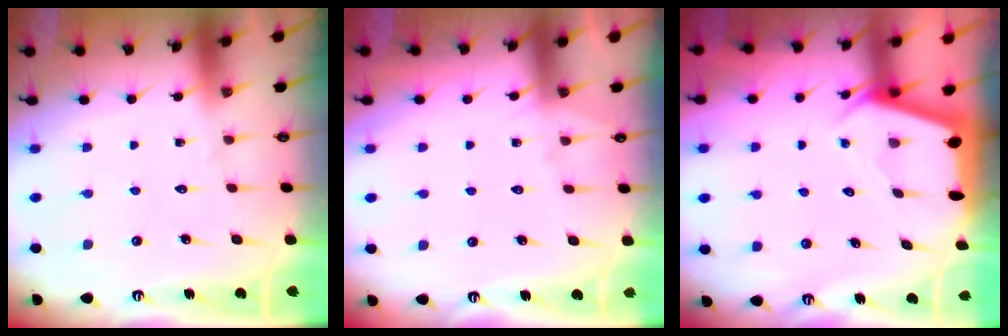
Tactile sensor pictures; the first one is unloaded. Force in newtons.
{"total": 3.0, "press": 3.0, "slide": 0.4}
{"total": 2.5, "press": 2.5, "slide": 0.3}